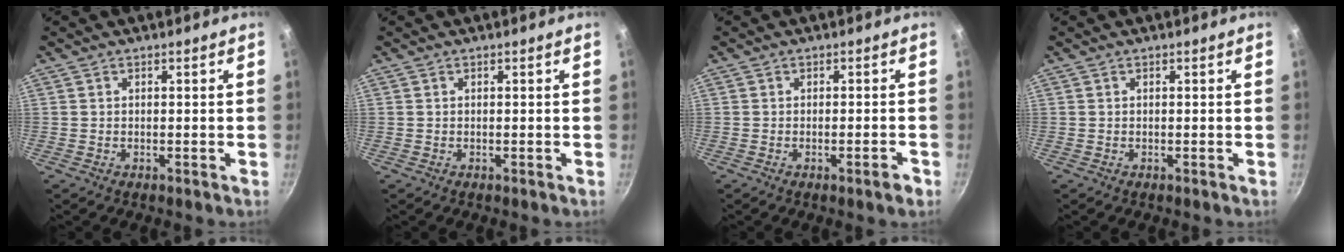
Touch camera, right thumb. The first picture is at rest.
{"total": 0.0}
{"total": 2.4, "force": [-1.2, 0.4, 2.0], "torque": [-0.025, 0.011, -0.015]}
{"total": 0.0}